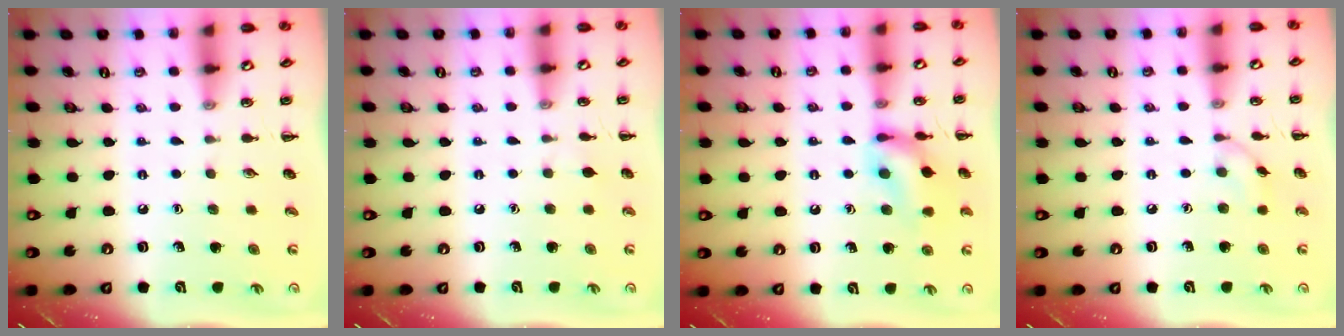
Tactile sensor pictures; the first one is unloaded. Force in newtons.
{"total": 3.8, "press": 3.6, "slide": 1.3}
{"total": 12.9, "press": 12.9, "slide": 0.8}
{"total": 5.8, "press": 5.8, "slide": 0.6}